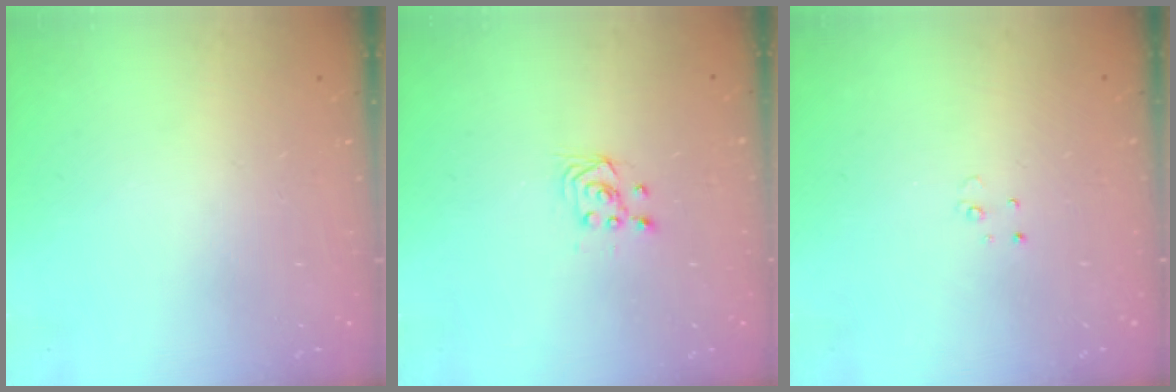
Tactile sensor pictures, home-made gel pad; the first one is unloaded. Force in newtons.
{"total": 2.9, "press": 2.7, "slide": 1.0}
{"total": 2.3, "press": 2.3, "slide": 0.2}